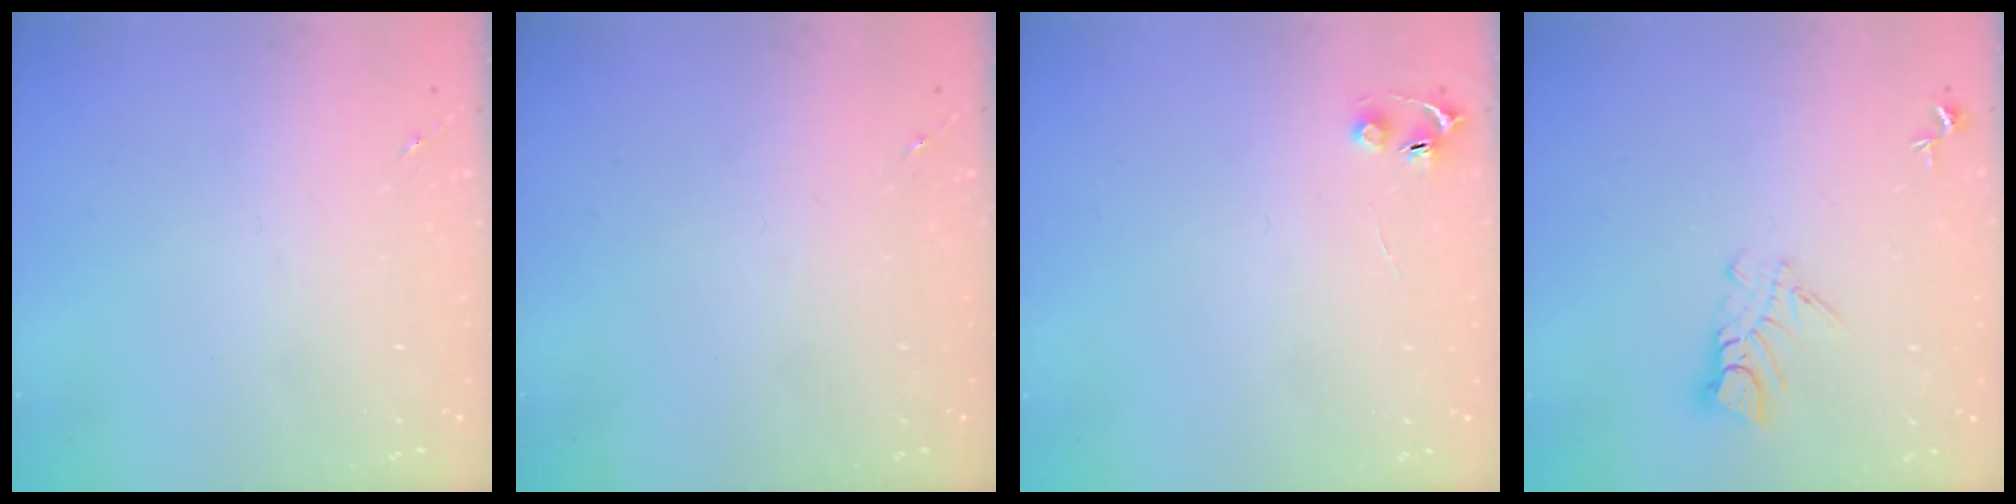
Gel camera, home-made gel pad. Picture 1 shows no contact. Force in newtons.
{"total": 0.0}
{"total": 4.0, "press": 4.0, "slide": 0.5}
{"total": 5.9, "press": 5.9, "slide": 0.5}